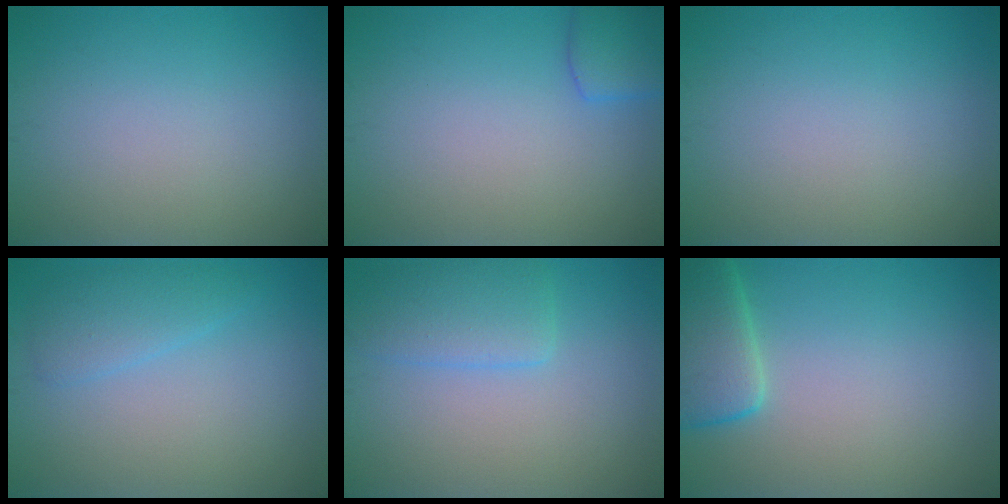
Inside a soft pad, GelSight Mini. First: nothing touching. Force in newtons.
{"total": 2.7, "press": 2.7, "slide": 0.1}
{"total": 0.0}
{"total": 2.3, "press": 2.3, "slide": 0.0}
{"total": 3.2, "press": 3.2, "slide": 0.2}
{"total": 4.8, "press": 4.7, "slide": 0.5}